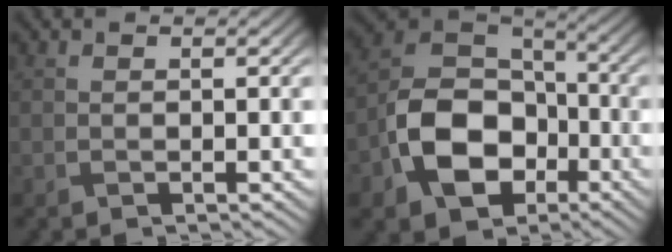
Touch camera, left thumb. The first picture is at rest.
{"total": 12.1, "force": [-4.4, 8.5, 7.4], "torque": [-0.157, -0.010, -0.097]}